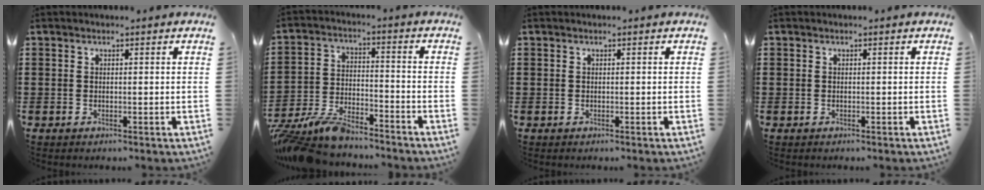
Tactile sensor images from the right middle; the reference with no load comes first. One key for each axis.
{"total": 8.1, "fx": -7.5, "fy": 1.4, "fz": 2.5, "tx": -0.064, "ty": 0.007, "tz": -0.149}
{"total": 0.0}
{"total": 0.0}